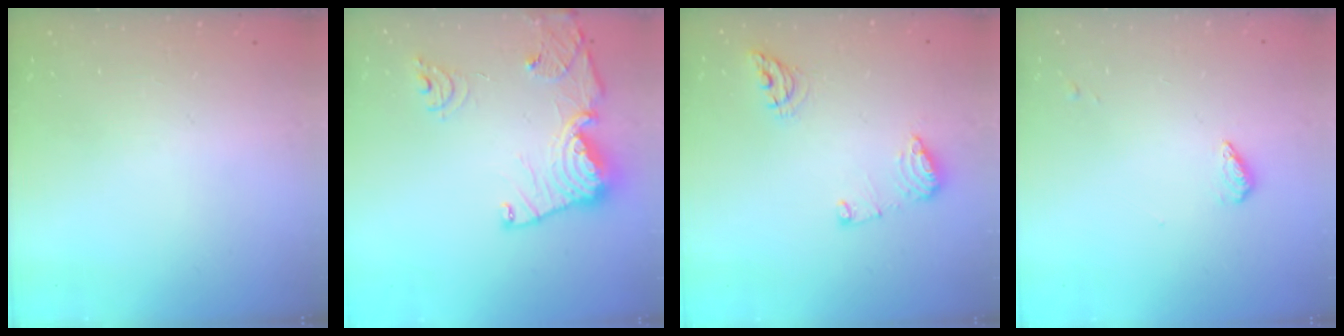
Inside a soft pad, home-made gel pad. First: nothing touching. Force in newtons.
{"total": 16.7, "press": 16.6, "slide": 1.6}
{"total": 9.0, "press": 8.9, "slide": 0.9}
{"total": 3.4, "press": 3.4, "slide": 0.5}